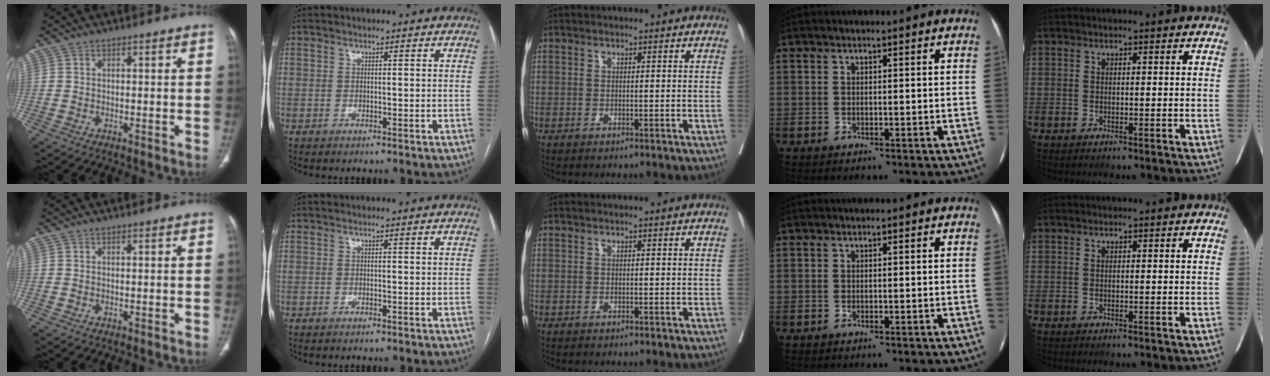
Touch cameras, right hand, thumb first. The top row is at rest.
{}